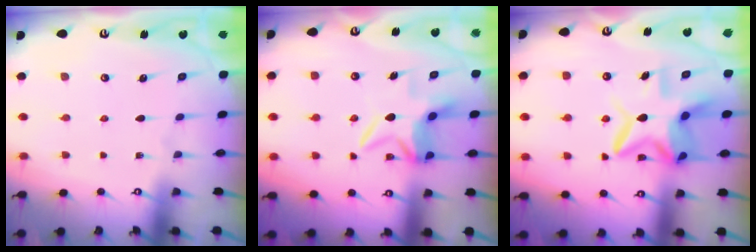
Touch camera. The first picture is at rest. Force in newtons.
{"total": 7.9, "press": 7.8, "slide": 1.1}
{"total": 10.5, "press": 10.5, "slide": 0.9}